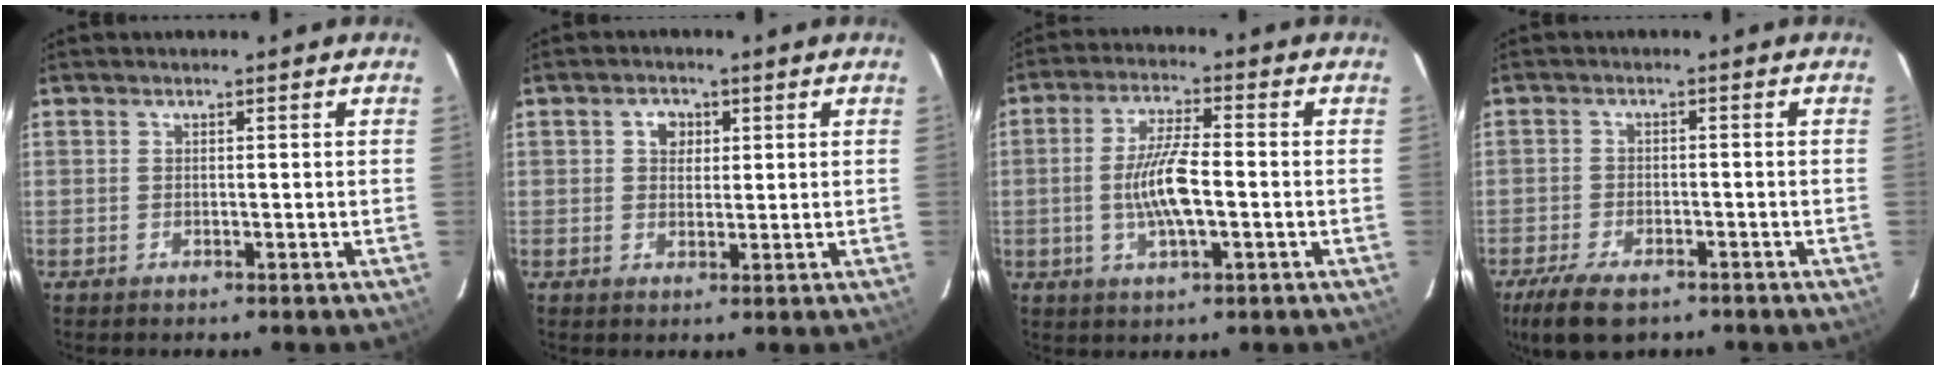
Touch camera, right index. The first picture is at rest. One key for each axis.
{"total": 3.1, "fx": 1.0, "fy": 2.6, "fz": 1.3, "tx": -0.016, "ty": 0.011, "tz": 0.017}
{"total": 8.8, "fx": -1.5, "fy": 2.0, "fz": 8.4, "tx": -0.164, "ty": -0.001, "tz": -0.029}
{"total": 9.0, "fx": -6.5, "fy": 3.8, "fz": 5.0, "tx": -0.128, "ty": -0.020, "tz": -0.114}